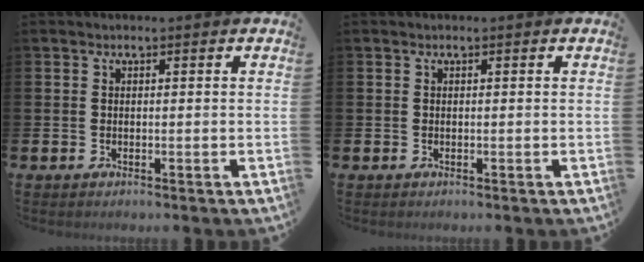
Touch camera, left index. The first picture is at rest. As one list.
[{"total": 0.0}]